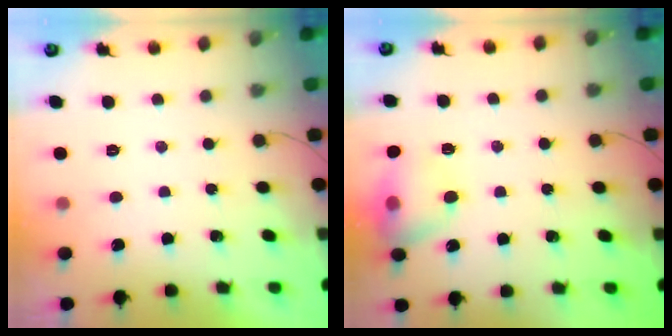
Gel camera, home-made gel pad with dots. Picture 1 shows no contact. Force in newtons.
{"total": 12.8, "press": 12.7, "slide": 1.5}